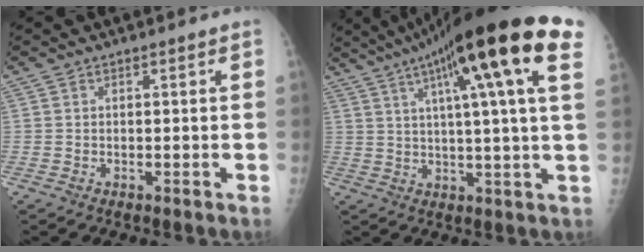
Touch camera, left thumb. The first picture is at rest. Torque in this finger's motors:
{"motor_torque": [0.79, 0.87, 1.79, -0.97, 0.45]}